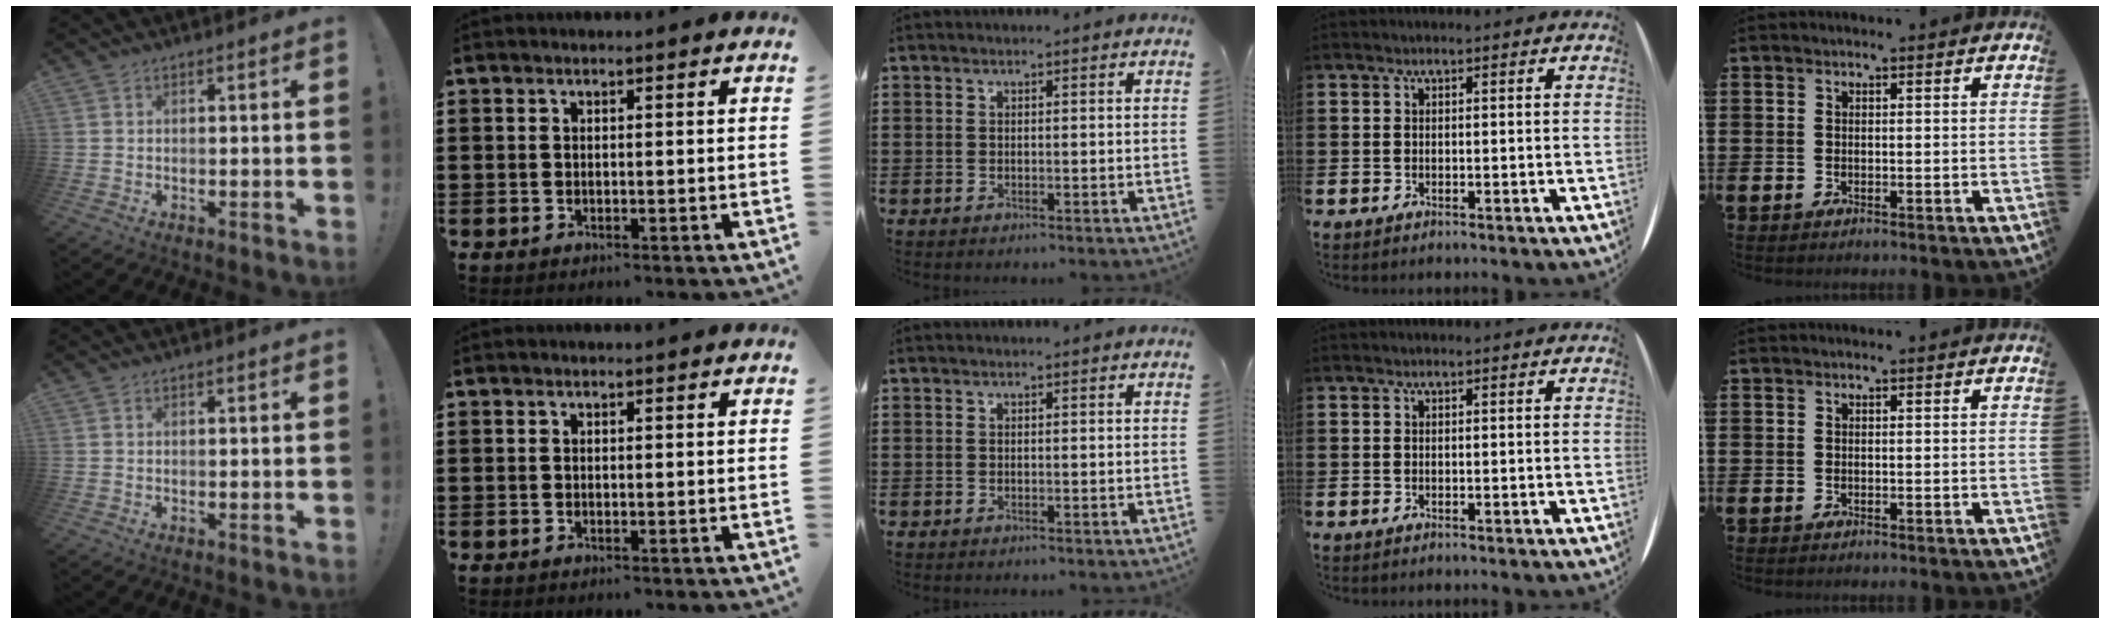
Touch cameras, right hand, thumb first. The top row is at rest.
{}